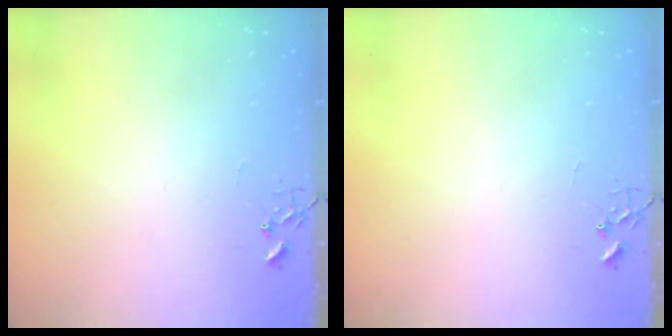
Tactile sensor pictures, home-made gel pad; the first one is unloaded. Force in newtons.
{"total": 0.0}